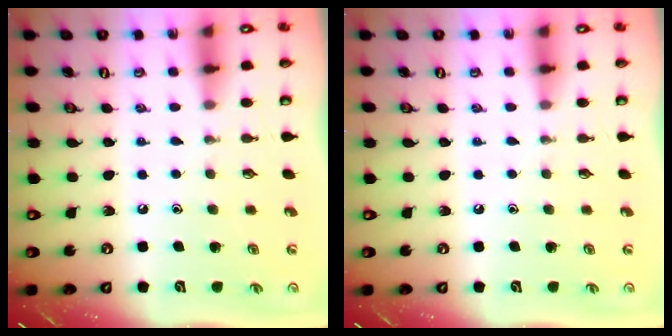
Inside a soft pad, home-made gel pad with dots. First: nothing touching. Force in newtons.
{"total": 0.0}